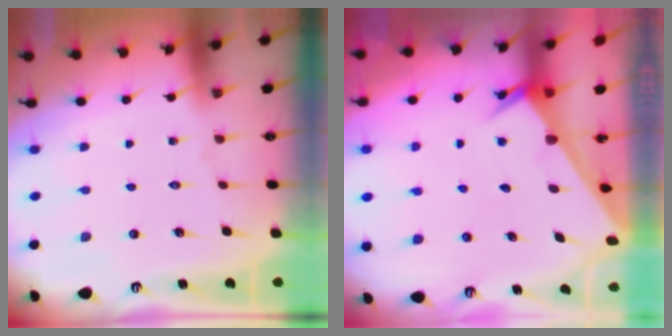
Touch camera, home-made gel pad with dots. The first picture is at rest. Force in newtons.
{"total": 2.1, "press": 2.1, "slide": 0.1}